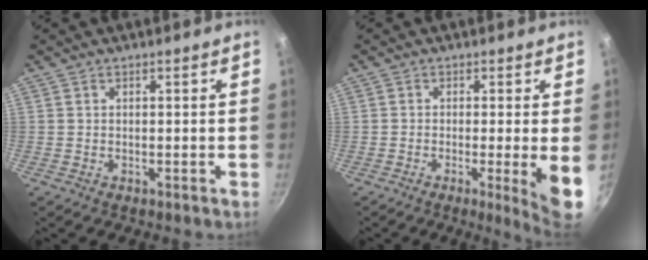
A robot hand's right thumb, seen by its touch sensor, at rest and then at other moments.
{"total": 6.9, "force": [-1.2, 0.2, 6.8], "torque": [-0.096, -0.012, -0.016]}